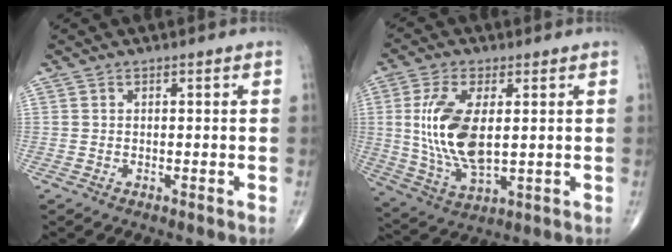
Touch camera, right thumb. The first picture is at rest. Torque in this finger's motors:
{"motor_torque": [1.18, 2.58, 1.74, 0.56, 0.41]}